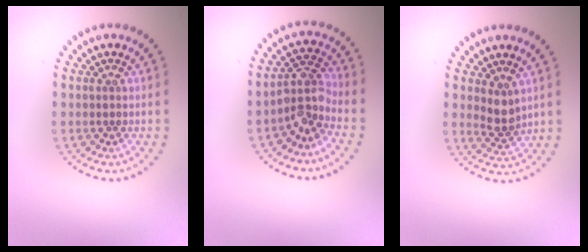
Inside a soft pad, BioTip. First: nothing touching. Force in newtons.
{"total": 3.3, "press": 2.4, "slide": 2.3}
{"total": 2.0, "press": 1.6, "slide": 1.3}